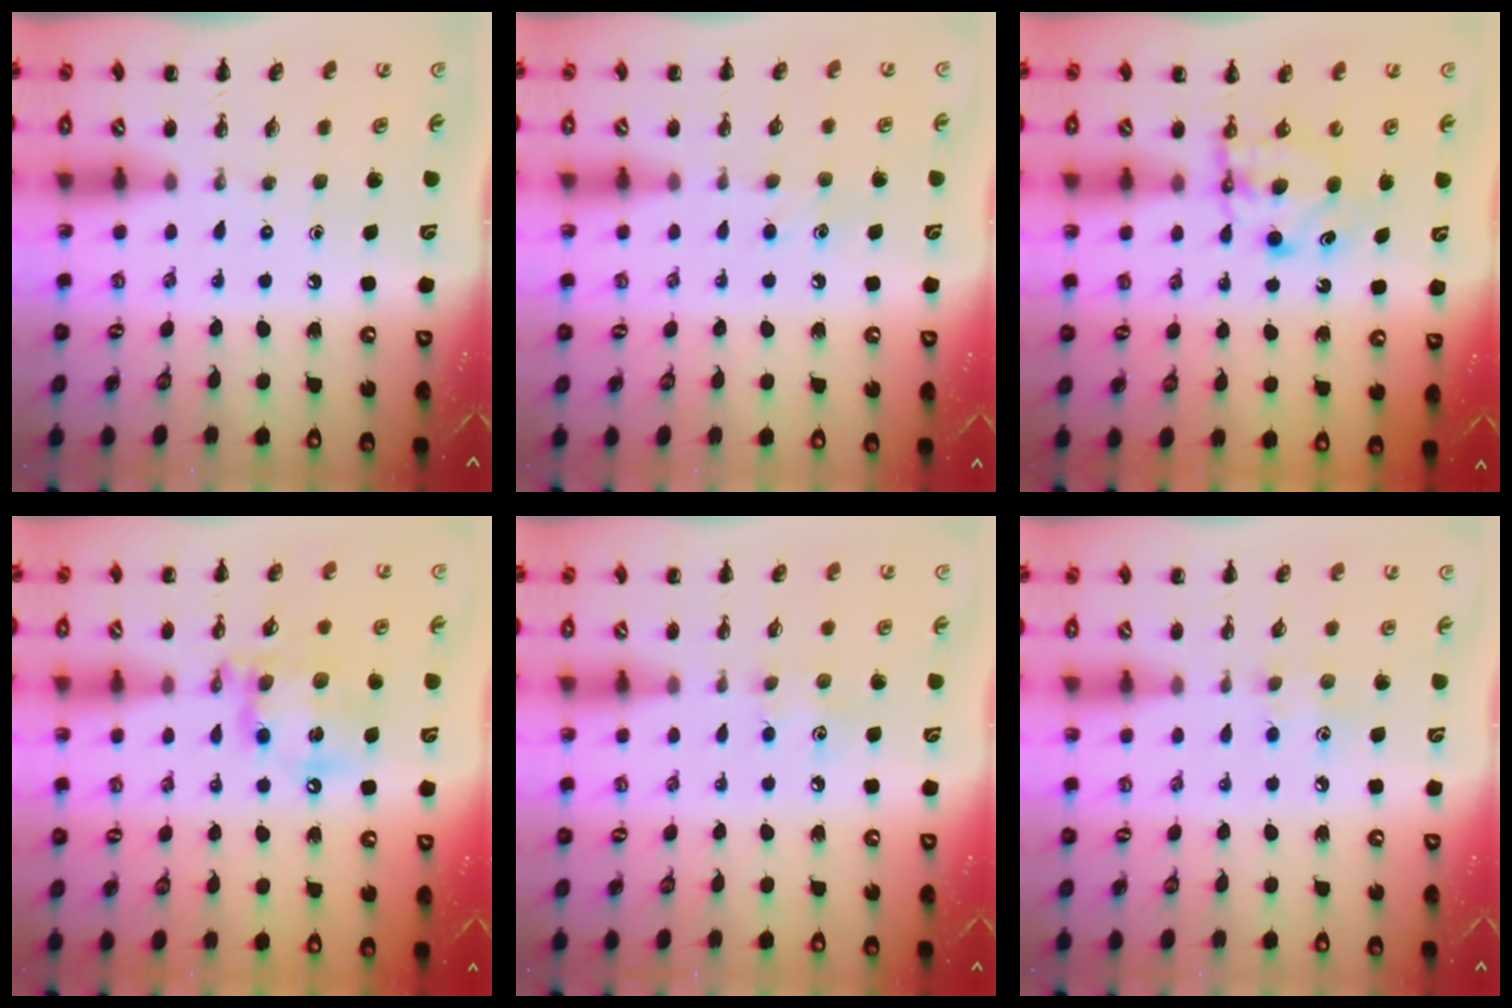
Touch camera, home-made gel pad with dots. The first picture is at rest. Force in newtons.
{"total": 4.4, "press": 4.2, "slide": 1.4}
{"total": 6.3, "press": 6.3, "slide": 0.5}
{"total": 14.7, "press": 14.5, "slide": 2.3}
{"total": 4.0, "press": 3.9, "slide": 1.0}
{"total": 4.5, "press": 4.4, "slide": 1.2}